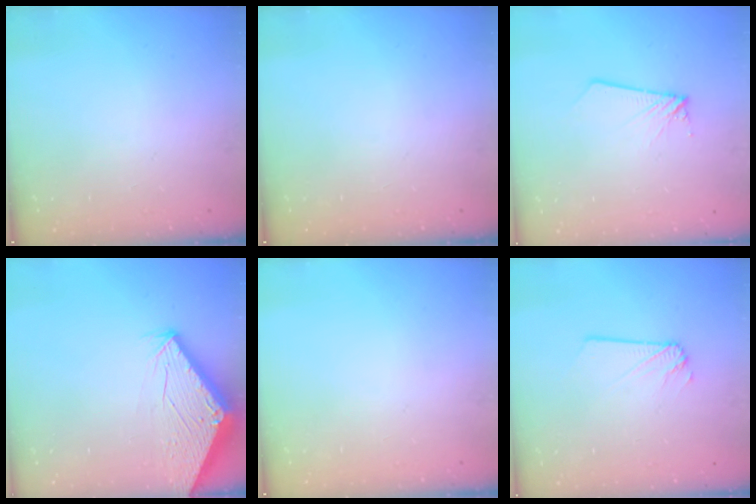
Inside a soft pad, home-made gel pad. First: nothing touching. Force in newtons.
{"total": 0.0}
{"total": 2.2, "press": 2.2, "slide": 0.3}
{"total": 2.9, "press": 2.9, "slide": 0.1}
{"total": 0.0}
{"total": 1.8, "press": 1.8, "slide": 0.2}